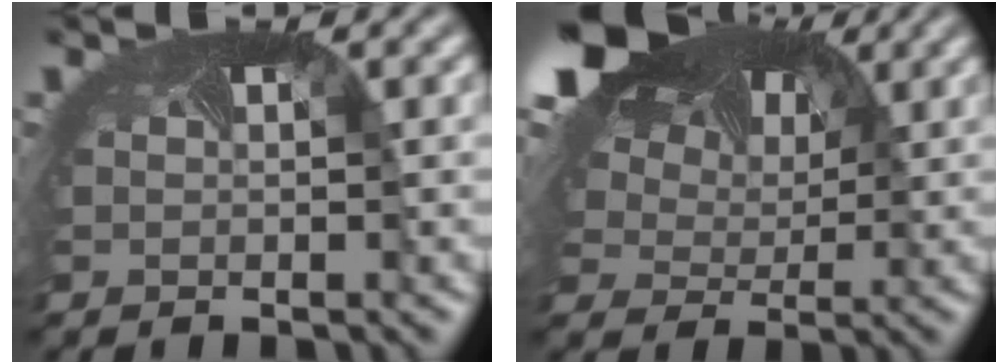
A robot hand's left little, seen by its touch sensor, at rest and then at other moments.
{"total": 15.3, "force": [8.0, 9.3, 9.1], "torque": [-0.232, 0.039, 0.141]}